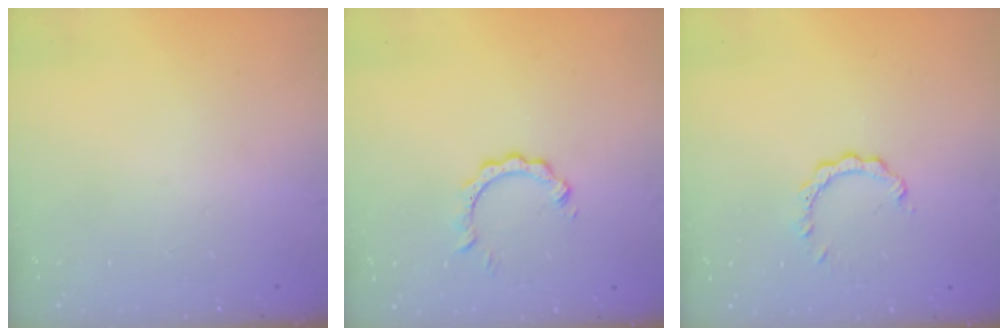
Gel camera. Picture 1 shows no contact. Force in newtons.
{"total": 3.4, "press": 3.4, "slide": 0.1}
{"total": 3.0, "press": 3.0, "slide": 0.1}